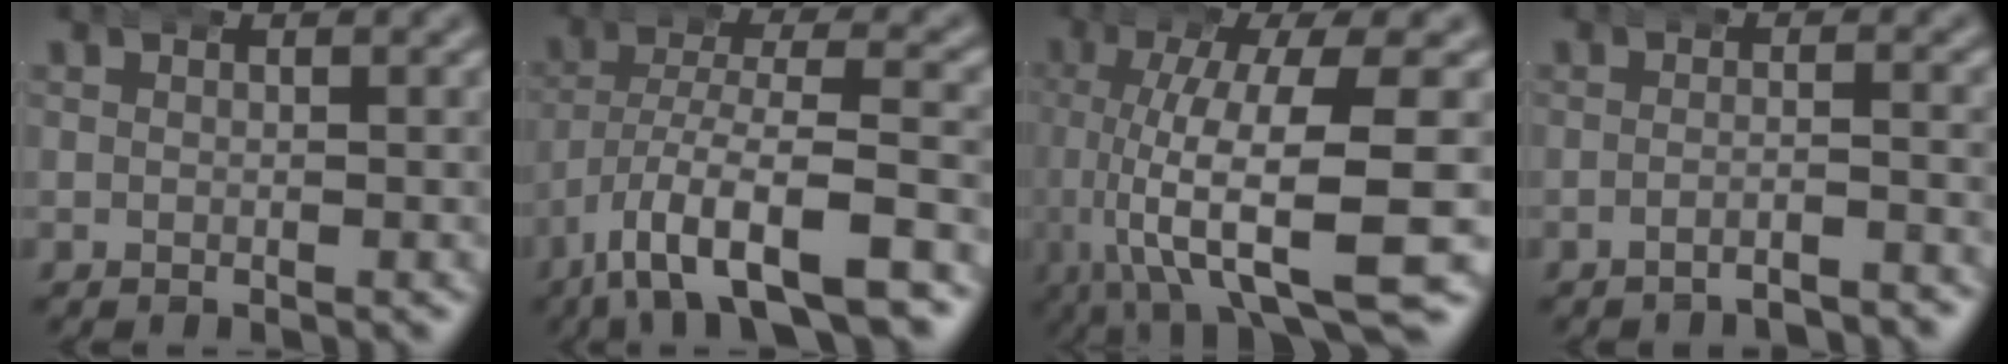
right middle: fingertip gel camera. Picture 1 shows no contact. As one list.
[{"total": 8.6, "force": [-5.6, 3.1, 5.7], "torque": [-0.128, -0.031, -0.071]}, {"total": 12.0, "force": [-3.8, 4.8, 10.3], "torque": [-0.187, -0.028, -0.039]}, {"total": 3.3, "force": [-3.1, 0.1, 1.3], "torque": [-0.023, -0.010, -0.049]}]